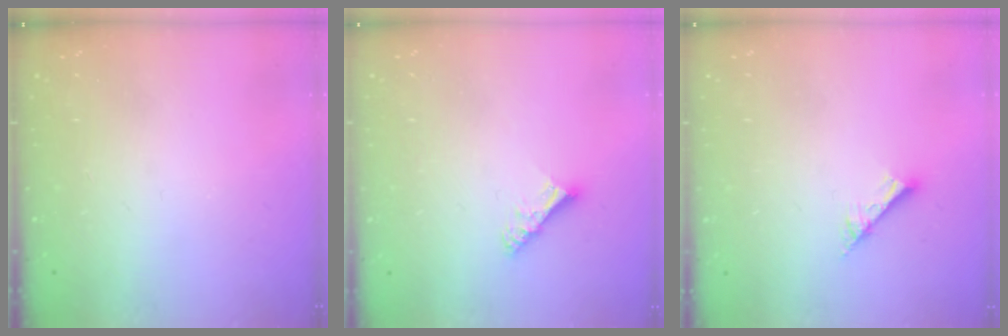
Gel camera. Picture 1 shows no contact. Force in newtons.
{"total": 5.5, "press": 5.5, "slide": 0.3}
{"total": 7.9, "press": 7.8, "slide": 0.8}